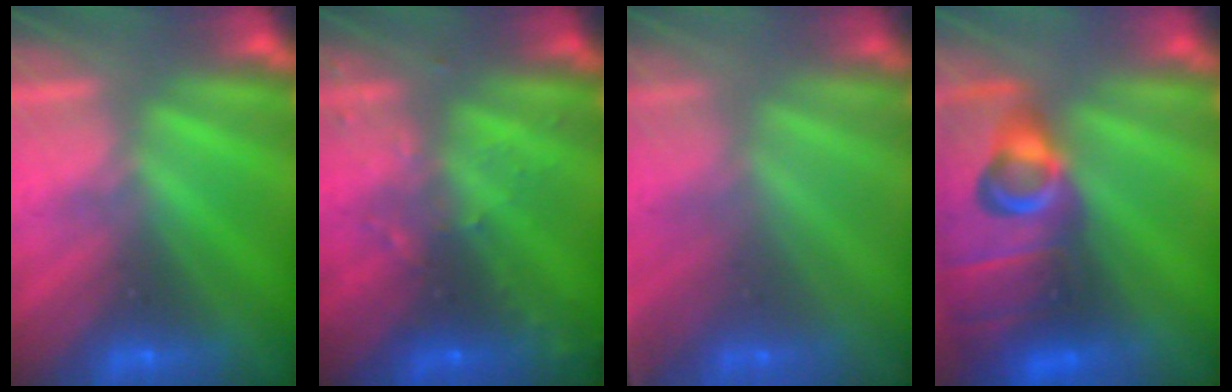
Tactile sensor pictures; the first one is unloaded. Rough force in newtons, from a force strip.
{"total": 2.9}
{"total": 1.8}
{"total": 8.3}